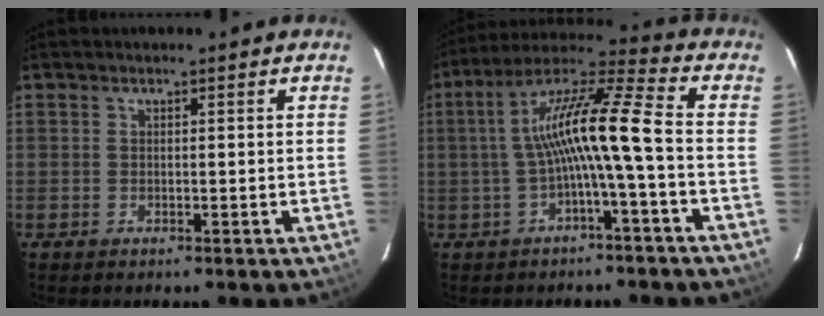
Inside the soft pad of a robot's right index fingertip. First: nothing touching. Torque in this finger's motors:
{"motor_torque": [0.99, -0.46, 1.05, 0.21]}